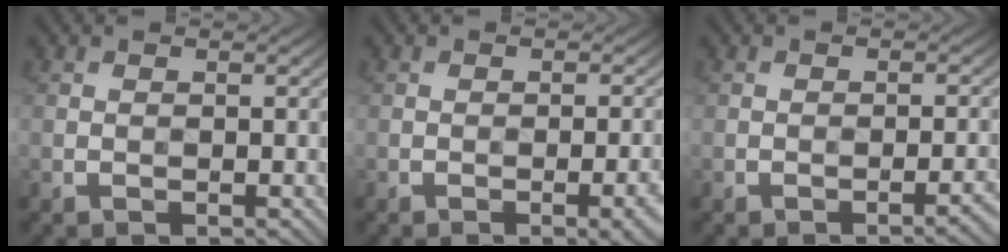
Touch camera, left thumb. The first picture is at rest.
{"total": 4.3, "force": [-1.7, 1.1, 3.8], "torque": [-0.050, 0.000, -0.019]}
{"total": 2.4, "force": [-1.2, 0.4, 2.0], "torque": [-0.022, 0.009, -0.022]}